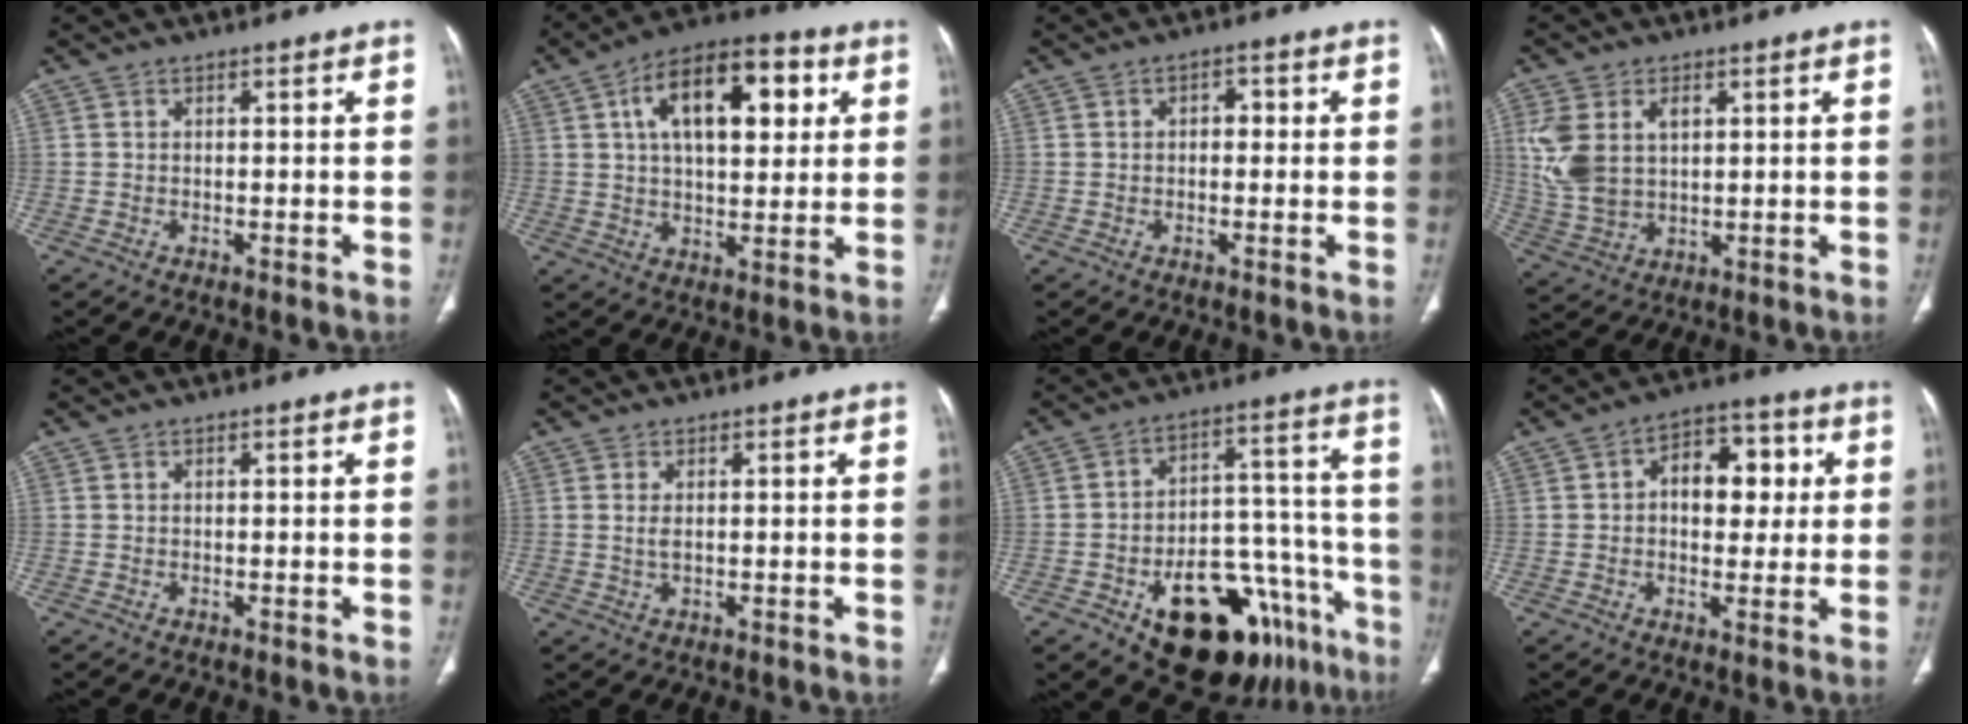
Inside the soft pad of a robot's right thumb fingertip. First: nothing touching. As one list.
[{"total": 17.7, "force": [5.6, 8.9, 14.3], "torque": [-0.194, 0.009, 0.083]}, {"total": 2.4, "force": [0.2, 1.6, 1.7], "torque": [-0.017, 0.011, -0.001]}, {"total": 11.1, "force": [3.0, 7.1, 8.0], "torque": [-0.166, 0.002, 0.072]}, {"total": 0.0}, {"total": 1.7, "force": [0.3, 0.8, 1.5], "torque": [-0.033, -0.001, 0.013]}, {"total": 24.1, "force": [-13.0, 12.6, 15.9], "torque": [-0.140, 0.098, -0.177]}, {"total": 11.0, "force": [1.7, 7.1, 8.2], "torque": [-0.078, 0.019, 0.021]}]